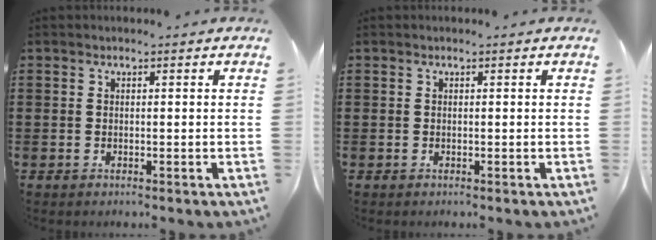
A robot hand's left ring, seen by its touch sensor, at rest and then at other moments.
{"total": 0.0}